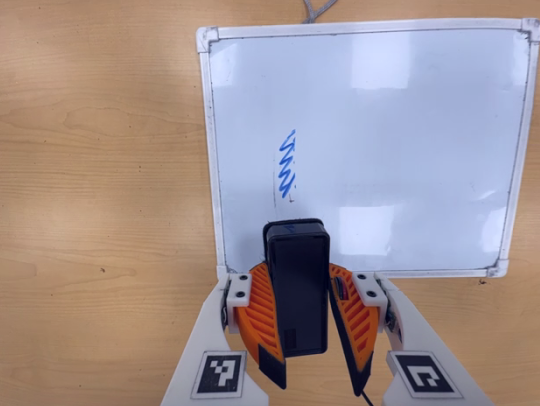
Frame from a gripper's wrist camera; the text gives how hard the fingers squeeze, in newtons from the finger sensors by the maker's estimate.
{"total": 10.5, "left": 10.4, "right": 10.7}